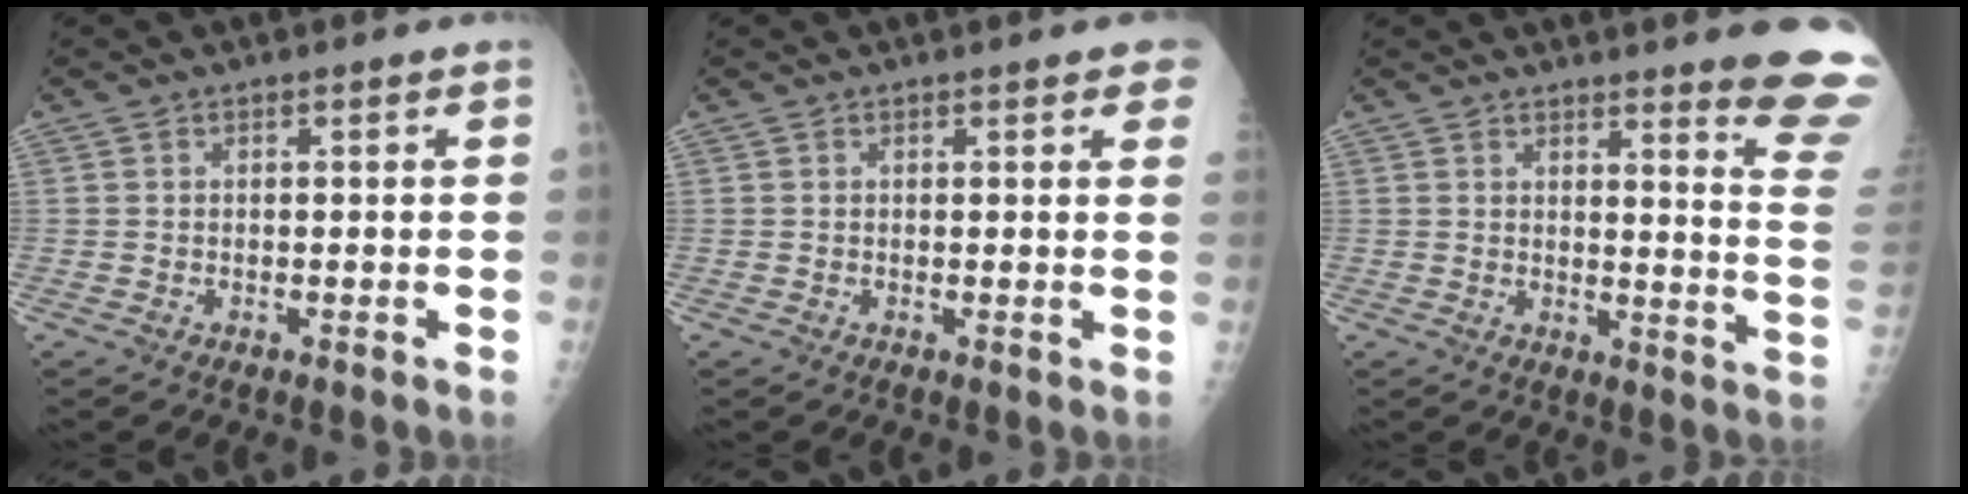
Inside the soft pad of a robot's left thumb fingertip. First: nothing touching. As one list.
[{"total": 5.0, "force": [3.1, 1.4, 3.6], "torque": [-0.025, 0.001, 0.032]}, {"total": 13.0, "force": [10.9, 0.2, 7.2], "torque": [-0.067, -0.110, 0.114]}]